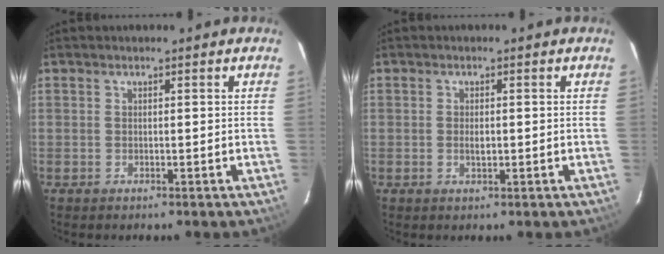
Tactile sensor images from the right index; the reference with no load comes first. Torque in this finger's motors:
{"motor_torque": [0.40, -0.12, 0.13, 0.01]}